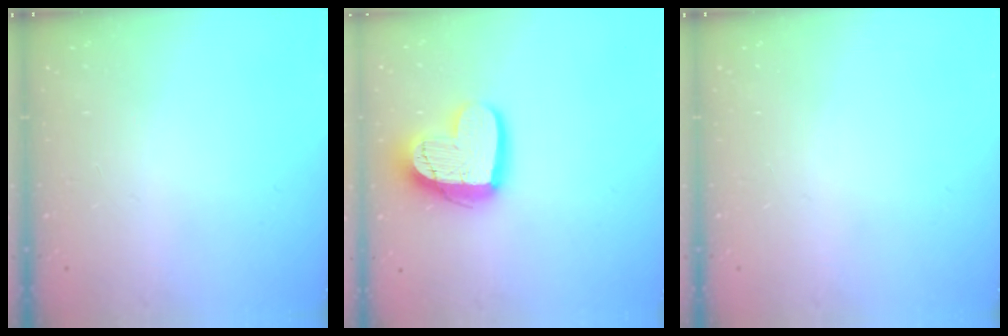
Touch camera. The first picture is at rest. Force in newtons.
{"total": 16.3, "press": 16.3, "slide": 1.3}
{"total": 0.0}